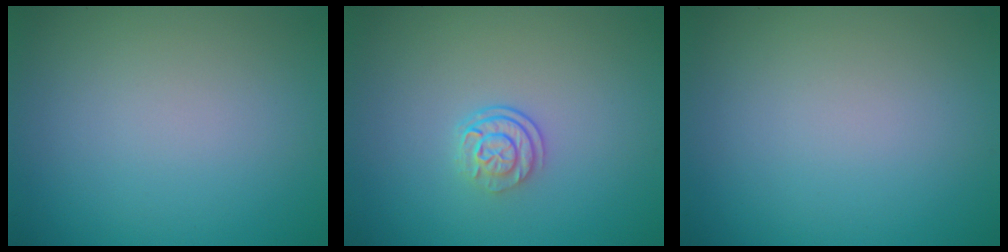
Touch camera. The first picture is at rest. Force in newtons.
{"total": 2.5, "press": 1.8, "slide": 1.7}
{"total": 0.0}